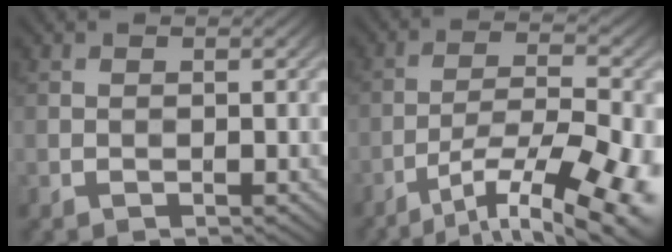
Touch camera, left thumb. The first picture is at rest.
{"total": 15.5, "force": [-9.5, 4.2, 11.4], "torque": [-0.185, -0.021, -0.127]}